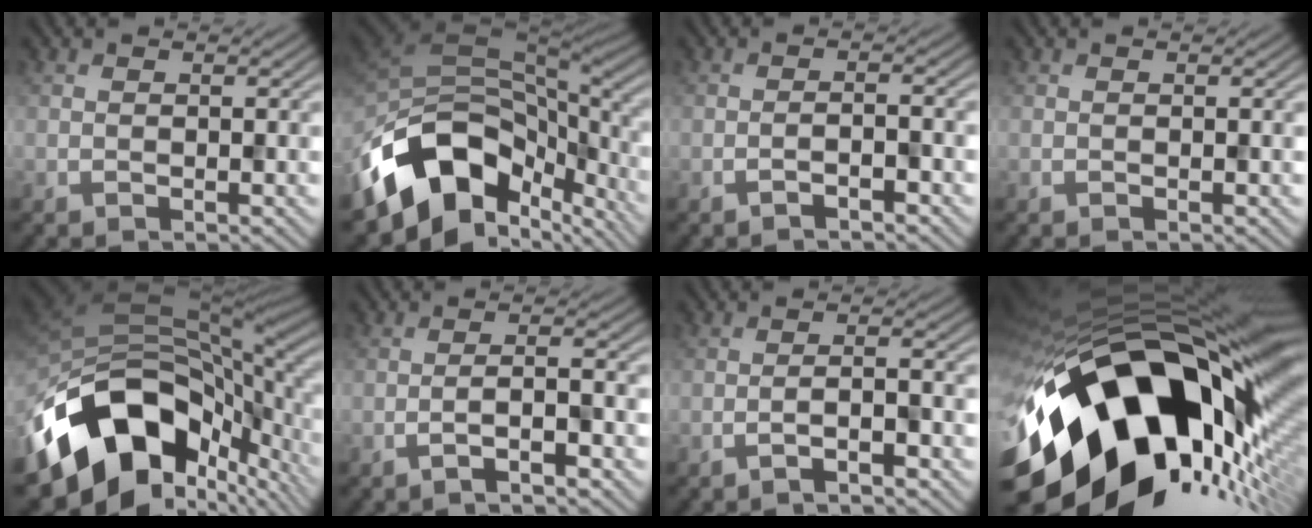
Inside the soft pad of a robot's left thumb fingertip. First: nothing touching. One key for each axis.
{"total": 16.1, "fx": -7.3, "fy": 10.1, "fz": 10.2, "tx": -0.237, "ty": -0.032, "tz": -0.115}
{"total": 1.7, "fx": -1.2, "fy": 0.0, "fz": 1.2, "tx": -0.021, "ty": 0.009, "tz": -0.028}
{"total": 0.0}
{"total": 17.6, "fx": -6.9, "fy": 11.2, "fz": 11.7, "tx": -0.256, "ty": -0.047, "tz": -0.093}
{"total": 2.7, "fx": -1.5, "fy": 0.1, "fz": 2.2, "tx": -0.035, "ty": 0.013, "tz": -0.040}
{"total": 2.3, "fx": -1.4, "fy": 0.1, "fz": 1.9, "tx": -0.030, "ty": 0.011, "tz": -0.036}
{"total": 21.8, "fx": -5.4, "fy": 13.5, "fz": 16.3, "tx": -0.319, "ty": -0.060, "tz": -0.078}